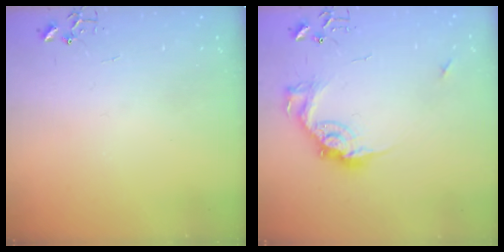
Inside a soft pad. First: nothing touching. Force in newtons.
{"total": 14.5, "press": 14.5, "slide": 1.2}